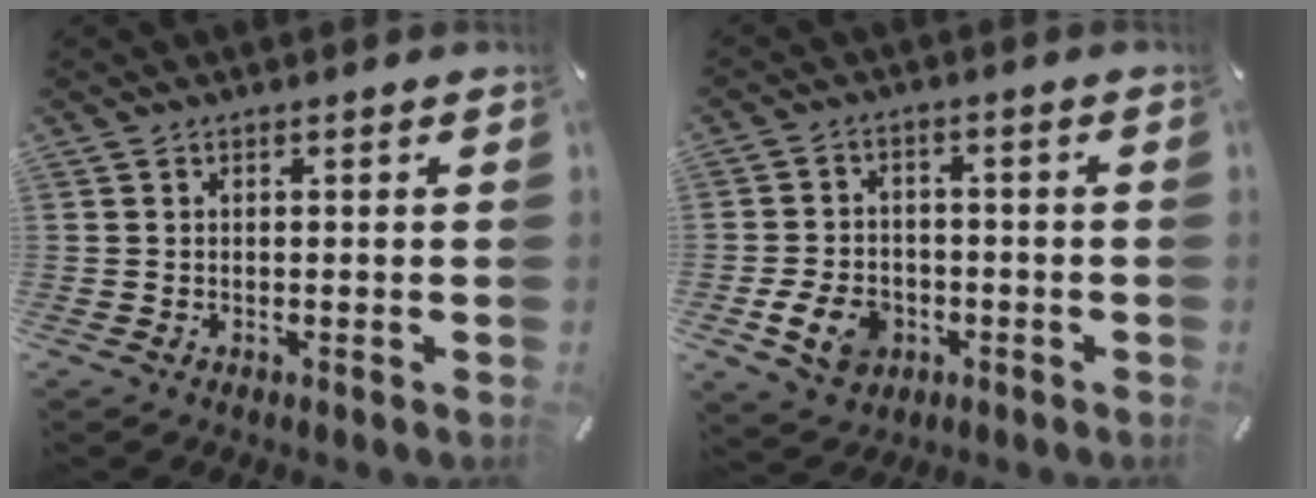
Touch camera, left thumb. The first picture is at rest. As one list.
[{"total": 8.3, "force": [-2.9, 6.4, 4.2], "torque": [-0.092, 0.013, -0.053]}]